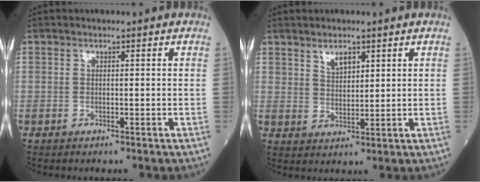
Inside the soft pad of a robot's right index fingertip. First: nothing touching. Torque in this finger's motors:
{"motor_torque": [0.19, 0.11, 0.02, 0.00]}